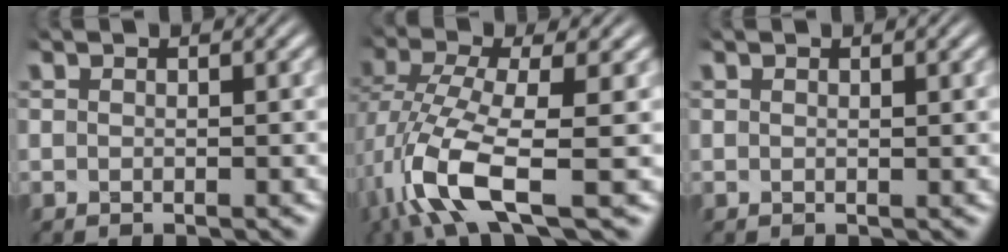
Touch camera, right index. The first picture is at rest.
{"total": 7.9, "force": [-1.8, 3.5, 6.9], "torque": [-0.150, -0.046, -0.008]}
{"total": 0.6, "force": [0.5, -0.3, 0.0], "torque": [0.000, -0.003, 0.011]}